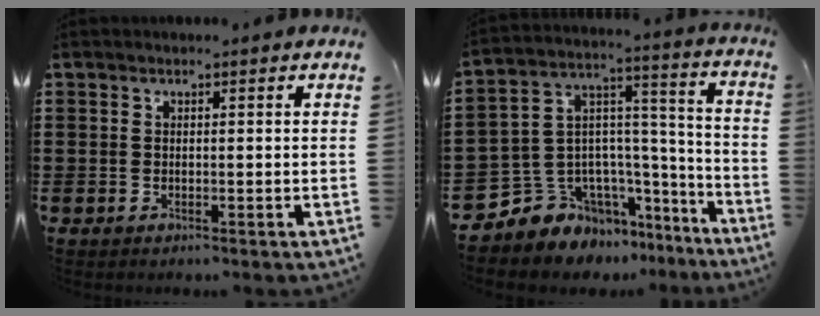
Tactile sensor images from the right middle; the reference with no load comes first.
{"total": 8.0, "force": [-5.7, 5.6, -0.2], "torque": [-0.040, -0.014, -0.110]}